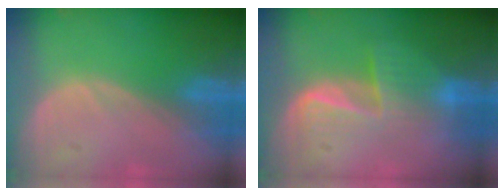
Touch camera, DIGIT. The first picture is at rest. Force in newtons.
{"total": 5.8, "press": 5.5, "slide": 2.0}